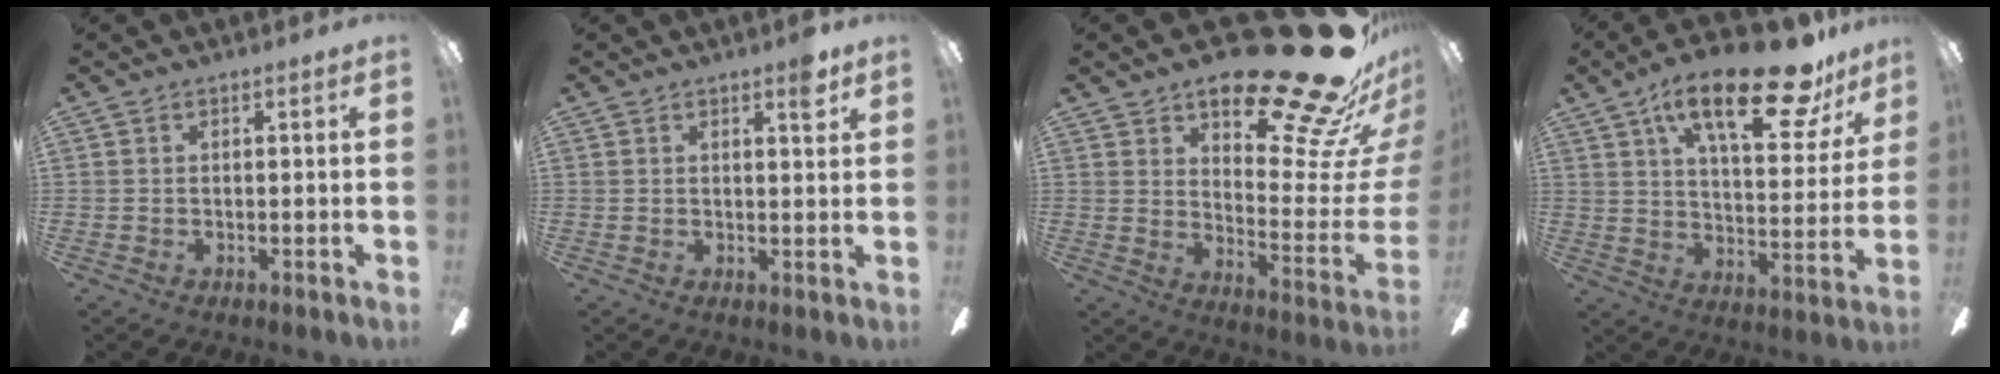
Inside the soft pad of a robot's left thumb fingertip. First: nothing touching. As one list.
[{"total": 3.8, "force": [2.7, 0.8, 2.6], "torque": [-0.025, -0.015, 0.040]}, {"total": 28.6, "force": [19.9, 8.7, 18.7], "torque": [-0.218, -0.149, 0.327]}, {"total": 23.4, "force": [14.2, 8.4, 16.7], "torque": [-0.255, -0.070, 0.227]}]